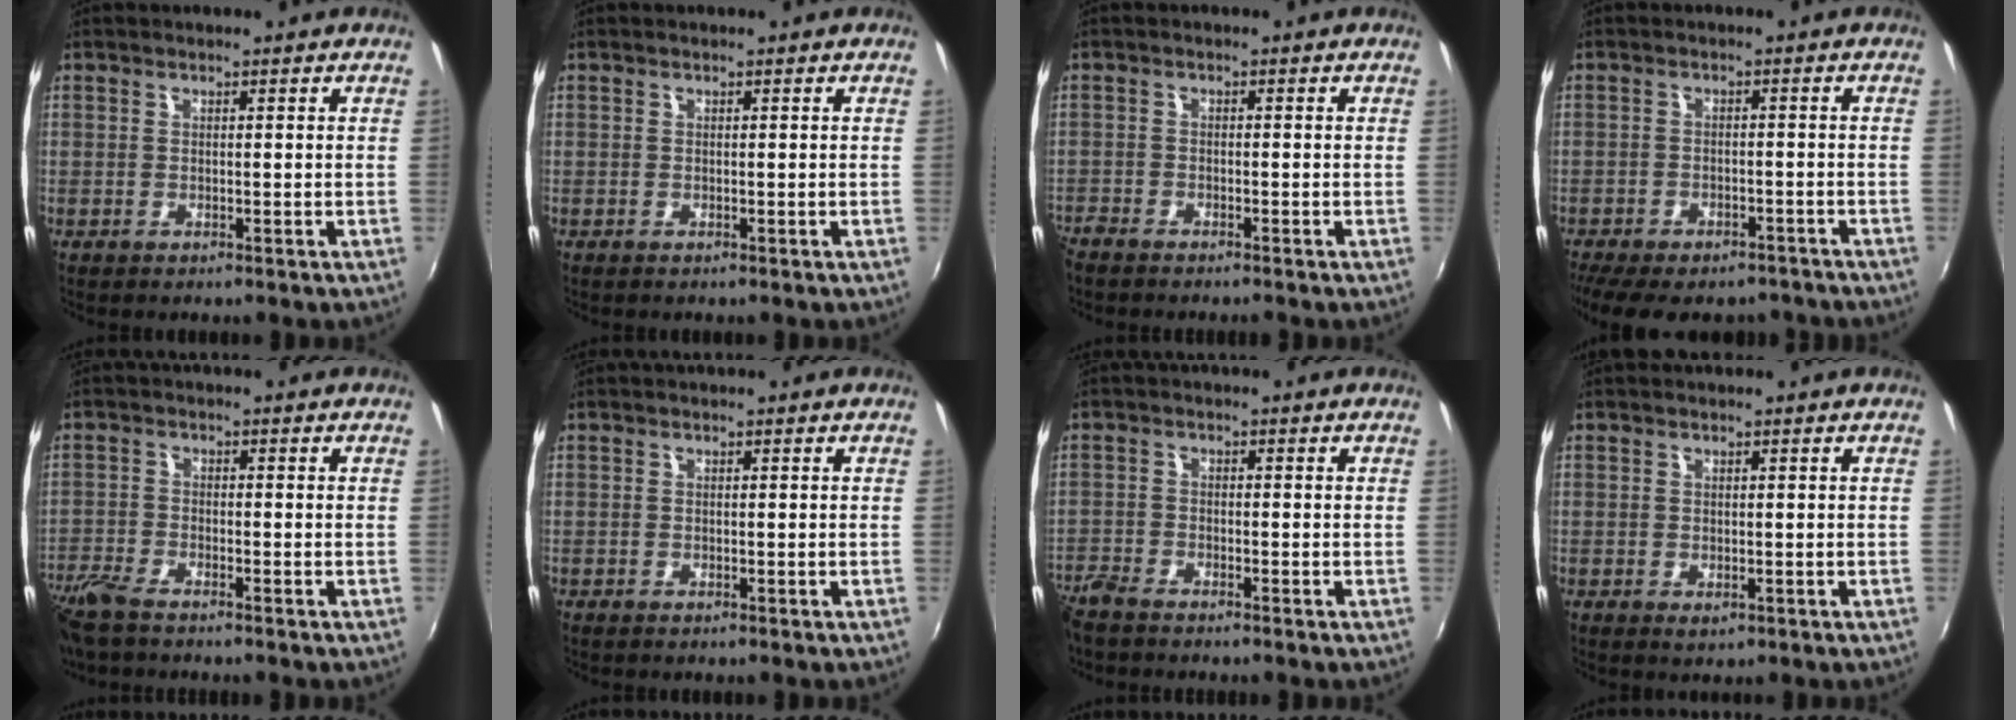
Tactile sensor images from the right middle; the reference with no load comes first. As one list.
[{"total": 0.0}, {"total": 2.9, "force": [-2.7, 0.7, 0.7], "torque": [-0.028, -0.013, -0.057]}, {"total": 15.3, "force": [-12.4, 5.8, 6.9], "torque": [-0.151, -0.025, -0.167]}, {"total": 7.3, "force": [-6.0, 1.8, 3.7], "torque": [-0.103, -0.026, -0.121]}, {"total": 0.0}, {"total": 5.5, "force": [-4.9, 1.4, 2.1], "torque": [-0.060, -0.021, -0.098]}, {"total": 0.9, "force": [-0.1, 0.7, 0.6], "torque": [-0.009, -0.003, 0.000]}]